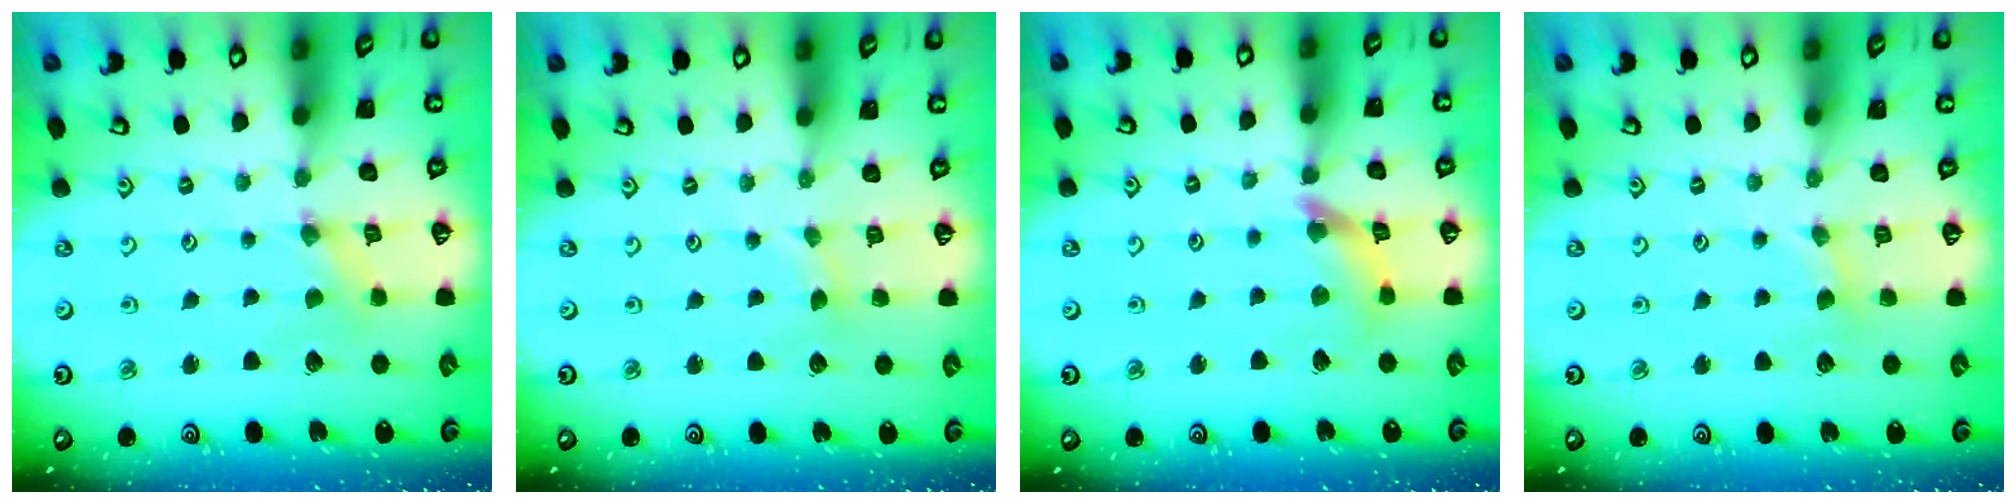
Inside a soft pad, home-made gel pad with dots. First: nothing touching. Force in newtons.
{"total": 1.0, "press": 1.0, "slide": 0.2}
{"total": 8.5, "press": 8.5, "slide": 0.9}
{"total": 2.0, "press": 1.9, "slide": 0.4}